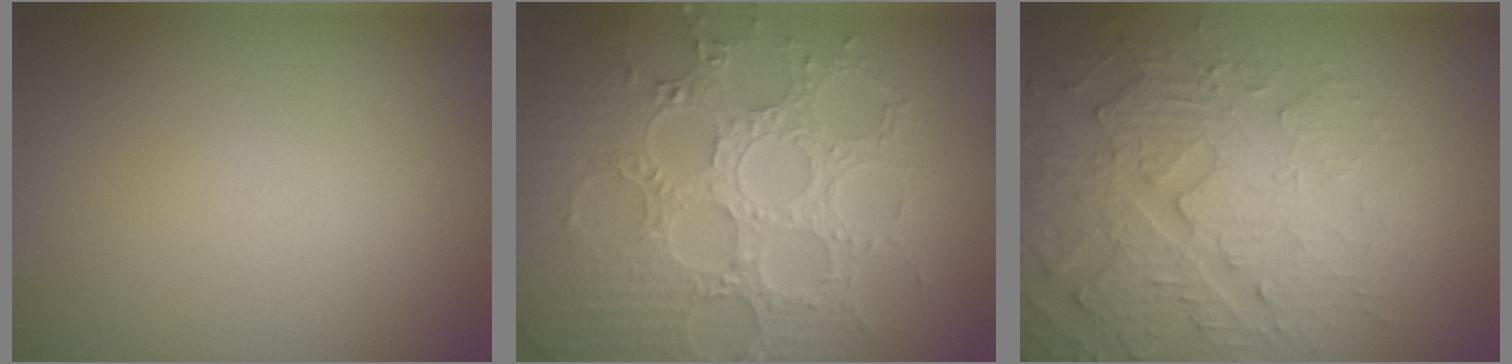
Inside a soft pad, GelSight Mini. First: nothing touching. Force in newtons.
{"total": 8.7, "press": 6.5, "slide": 5.7}
{"total": 5.5, "press": 5.1, "slide": 2.0}